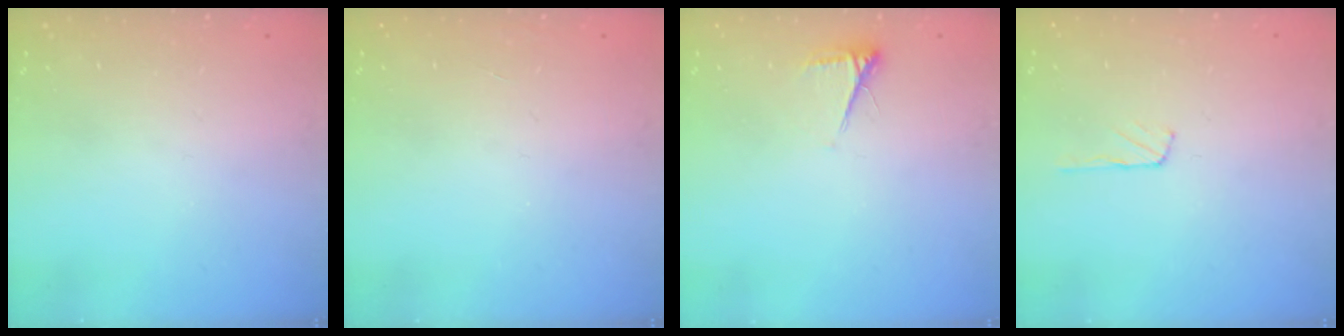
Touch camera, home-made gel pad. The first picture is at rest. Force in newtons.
{"total": 0.0}
{"total": 3.9, "press": 3.9, "slide": 0.6}
{"total": 2.3, "press": 2.3, "slide": 0.2}